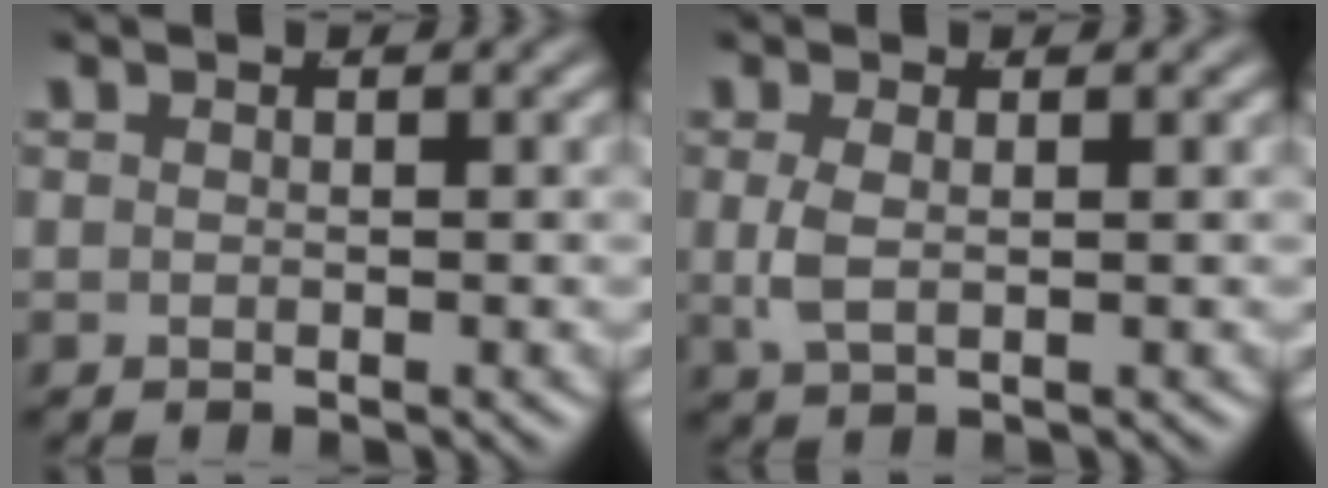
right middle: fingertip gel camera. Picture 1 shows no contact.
{"total": 1.8, "force": [0.2, 0.7, 1.6], "torque": [-0.046, -0.006, 0.010]}